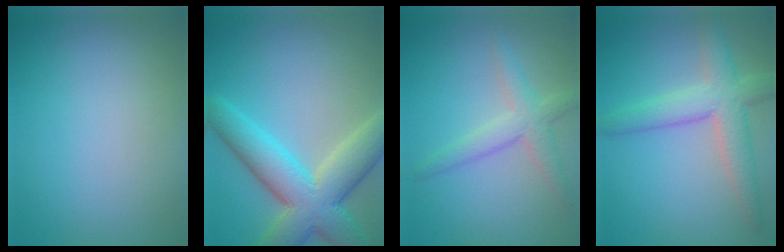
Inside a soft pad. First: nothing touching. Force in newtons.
{"total": 8.7, "press": 8.7, "slide": 0.5}
{"total": 3.1, "press": 3.1, "slide": 0.3}
{"total": 5.1, "press": 5.1, "slide": 0.3}